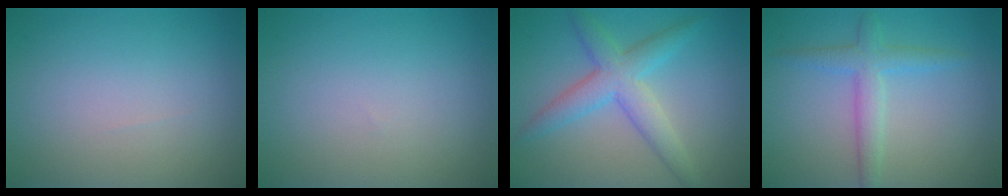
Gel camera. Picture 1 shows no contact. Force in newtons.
{"total": 0.0}
{"total": 4.6, "press": 4.6, "slide": 0.2}
{"total": 2.8, "press": 2.8, "slide": 0.1}